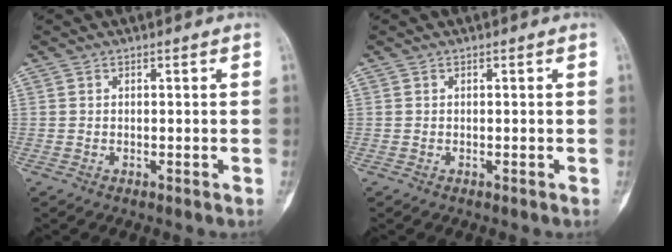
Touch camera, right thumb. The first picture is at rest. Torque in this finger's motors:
{"motor_torque": [0.12, 0.07, 0.38, 0.00, 0.02]}